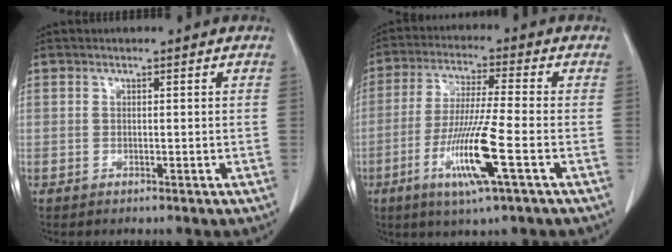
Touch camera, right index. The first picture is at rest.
{"total": 11.5, "force": [-4.1, -0.3, 10.7], "torque": [-0.212, -0.020, -0.080]}